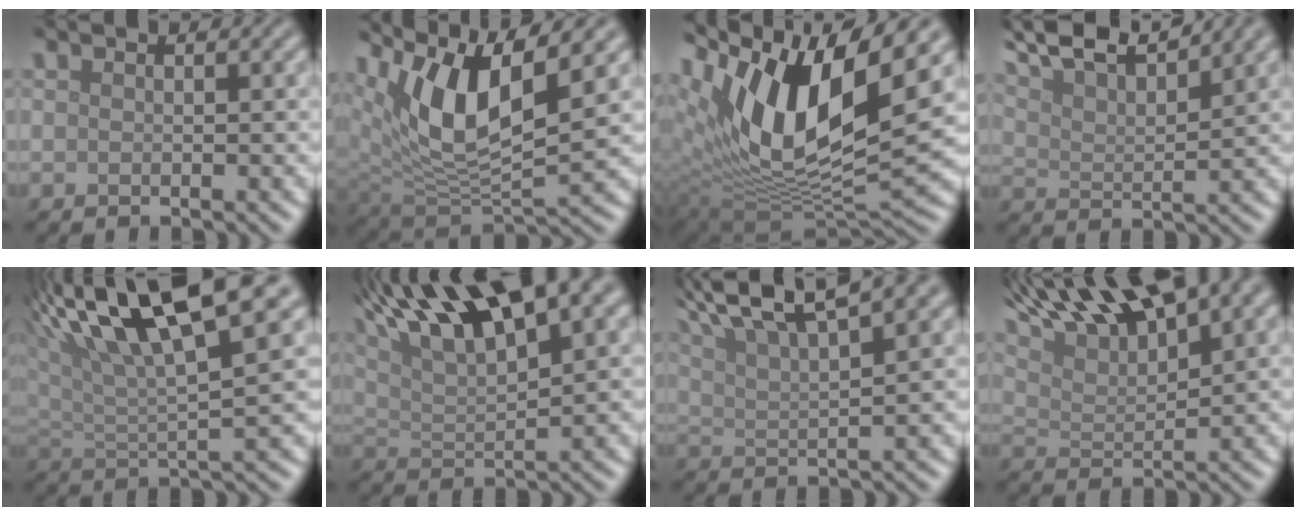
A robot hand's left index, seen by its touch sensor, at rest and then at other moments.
{"total": 9.4, "force": [4.3, 3.3, 7.6], "torque": [-0.147, -0.009, 0.079]}
{"total": 13.9, "force": [6.1, 5.4, 11.3], "torque": [-0.206, 0.004, 0.111]}
{"total": 9.4, "force": [7.8, 1.9, 4.9], "torque": [-0.084, 0.020, 0.115]}
{"total": 11.6, "force": [6.4, 2.9, 9.2], "torque": [-0.164, 0.020, 0.108]}
{"total": 13.3, "force": [8.3, 3.6, 9.8], "torque": [-0.172, 0.029, 0.136]}
{"total": 8.3, "force": [5.7, 1.7, 5.8], "torque": [-0.099, 0.022, 0.100]}
{"total": 12.3, "force": [8.9, 3.2, 7.8], "torque": [-0.147, 0.025, 0.147]}